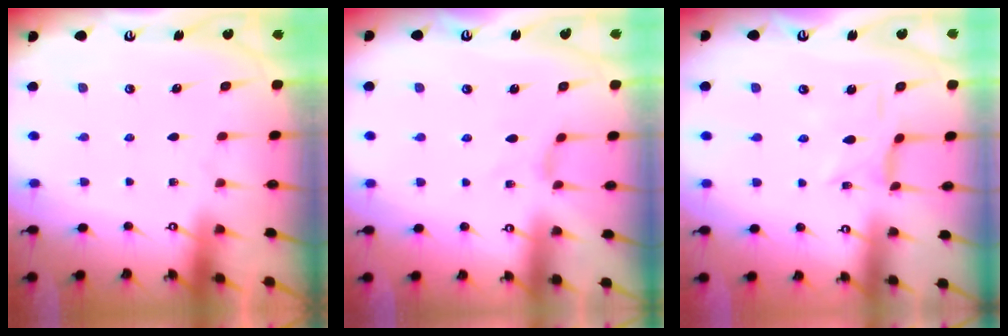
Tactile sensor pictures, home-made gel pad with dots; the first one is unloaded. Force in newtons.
{"total": 0.0}
{"total": 1.7, "press": 1.7, "slide": 0.3}